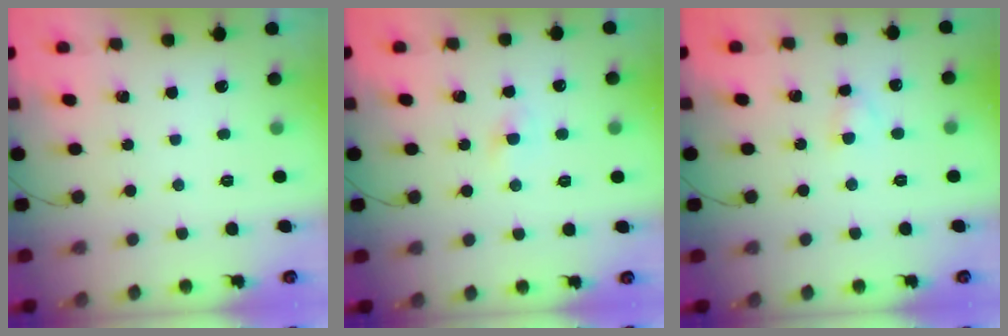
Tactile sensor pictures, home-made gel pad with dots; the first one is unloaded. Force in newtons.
{"total": 2.1, "press": 1.9, "slide": 0.7}
{"total": 2.6, "press": 2.3, "slide": 1.0}